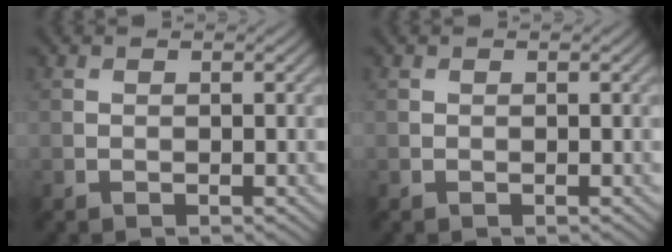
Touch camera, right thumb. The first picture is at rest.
{"total": 0.0}